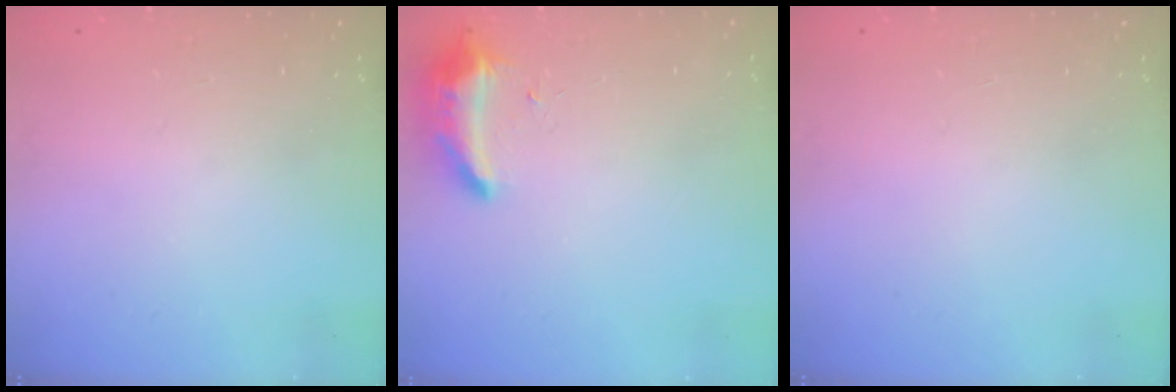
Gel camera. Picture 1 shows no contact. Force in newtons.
{"total": 8.2, "press": 8.2, "slide": 0.7}
{"total": 0.0}